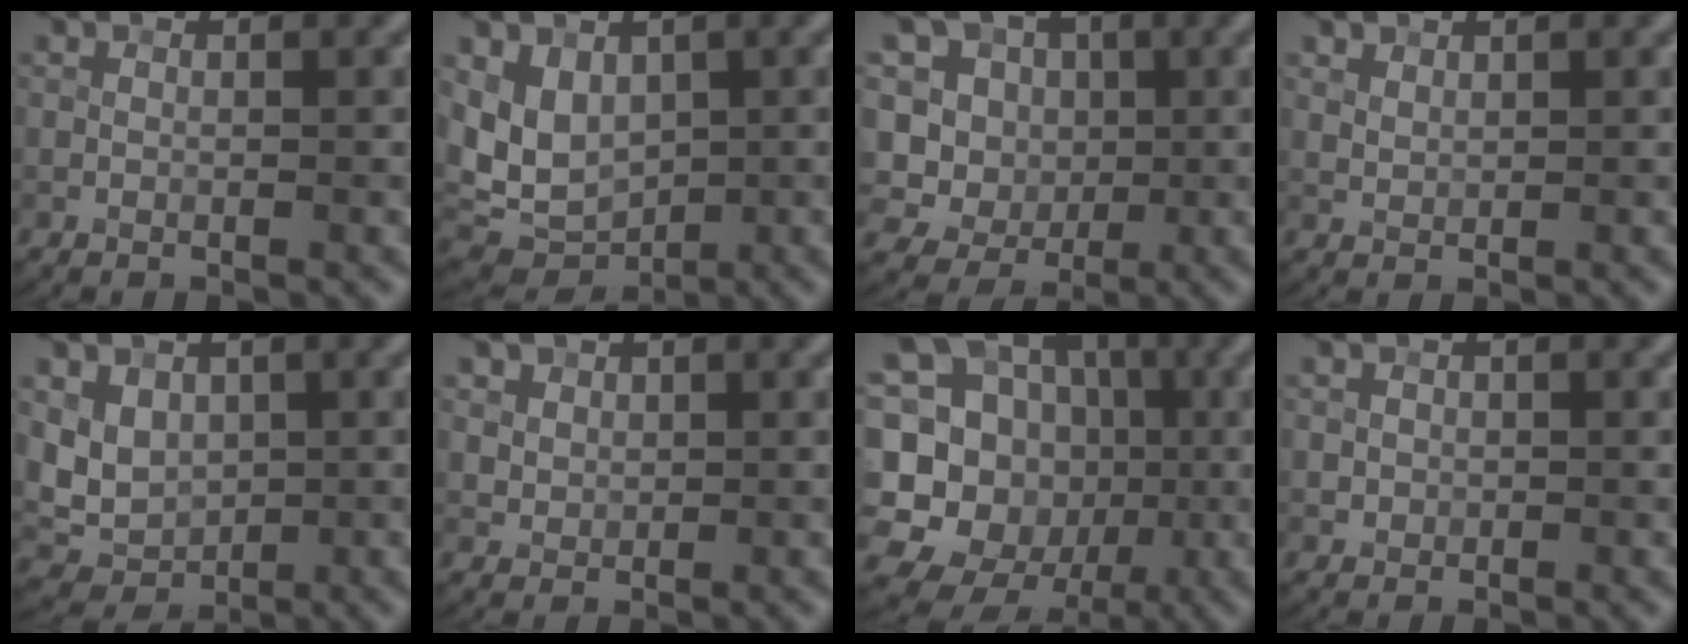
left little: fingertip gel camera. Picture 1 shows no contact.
{"total": 5.2, "force": [1.1, 3.8, 3.3], "torque": [-0.068, -0.015, 0.021]}
{"total": 11.1, "force": [2.6, 9.6, 4.8], "torque": [-0.117, 0.033, 0.023]}
{"total": 1.2, "force": [0.9, 0.7, 0.4], "torque": [-0.013, 0.000, 0.023]}
{"total": 3.5, "force": [0.8, 2.9, 1.8], "torque": [-0.035, -0.009, 0.015]}
{"total": 2.6, "force": [1.6, 1.8, 0.9], "torque": [-0.030, -0.006, 0.043]}
{"total": 18.4, "force": [-2.5, 16.7, 7.3], "torque": [-0.174, 0.029, -0.062]}
{"total": 0.8, "force": [0.1, 0.8, 0.1], "torque": [0.000, -0.003, 0.005]}